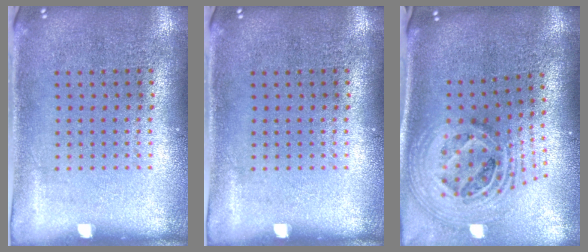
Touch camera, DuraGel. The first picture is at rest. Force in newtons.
{"total": 0.0}
{"total": 2.6, "press": 1.8, "slide": 1.9}